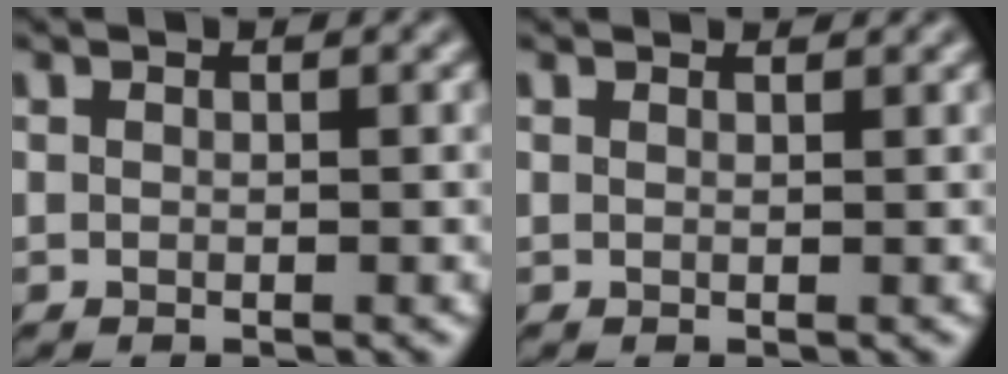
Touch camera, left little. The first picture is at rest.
{"total": 1.2, "force": [1.2, 0.2, 0.2], "torque": [-0.013, 0.009, 0.022]}